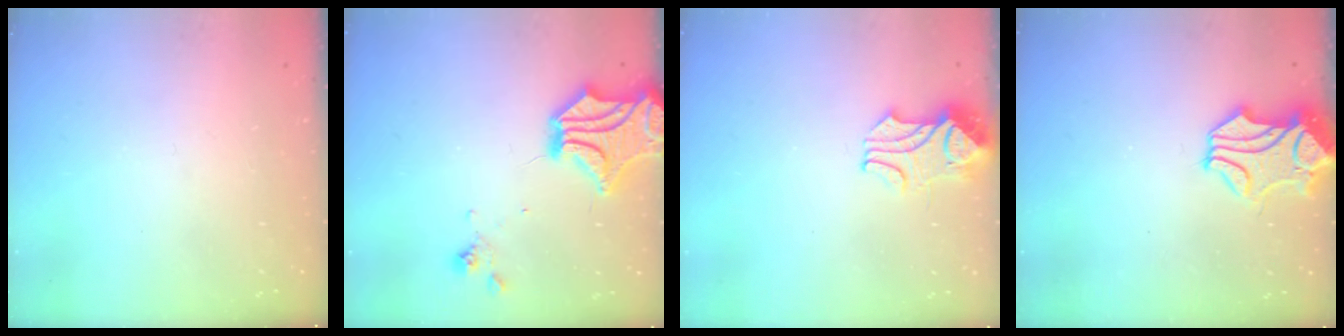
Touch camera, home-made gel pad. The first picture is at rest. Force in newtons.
{"total": 5.2, "press": 4.6, "slide": 2.5}
{"total": 2.1, "press": 2.0, "slide": 0.7}
{"total": 2.2, "press": 1.7, "slide": 1.4}